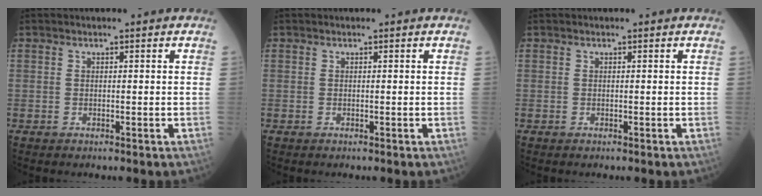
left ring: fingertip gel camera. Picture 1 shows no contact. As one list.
[{"total": 0.0}, {"total": 0.0}]